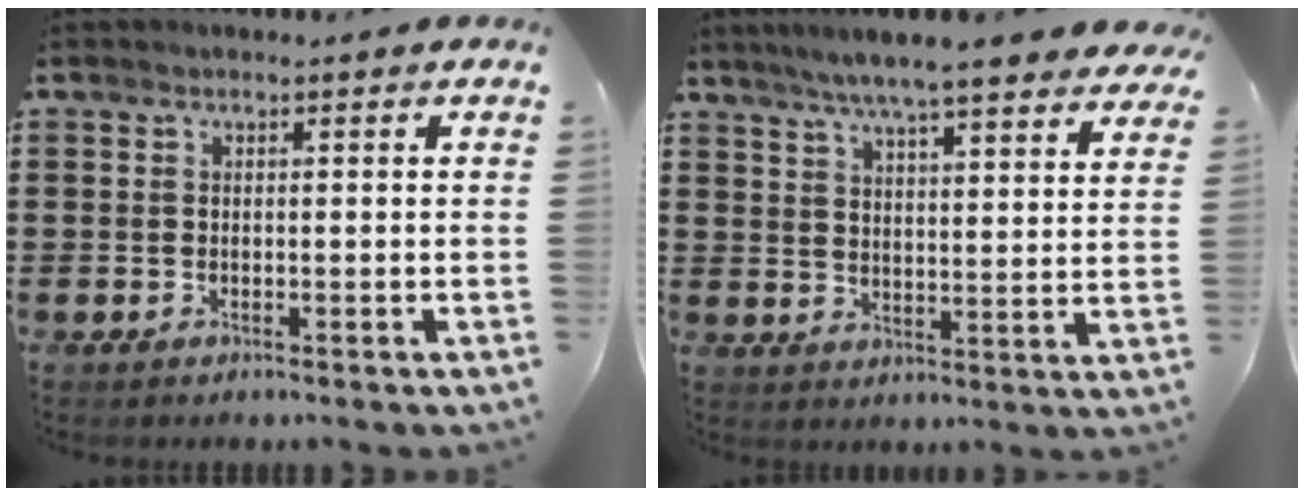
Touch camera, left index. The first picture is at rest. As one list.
[{"total": 6.8, "force": [6.1, -0.2, 3.0], "torque": [-0.079, -0.028, 0.105]}]